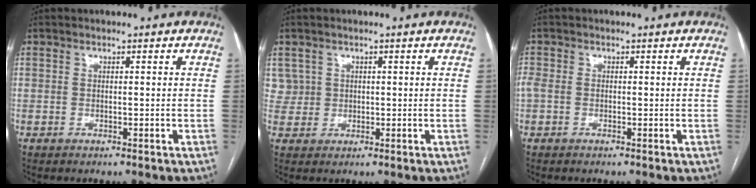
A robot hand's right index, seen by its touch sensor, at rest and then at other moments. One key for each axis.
{"total": 3.1, "fx": 1.3, "fy": 2.8, "fz": -0.2, "tx": 0.020, "ty": 0.011, "tz": 0.022}
{"total": 1.8, "fx": -0.3, "fy": 1.2, "fz": 1.3, "tx": -0.046, "ty": 0.009, "tz": -0.003}